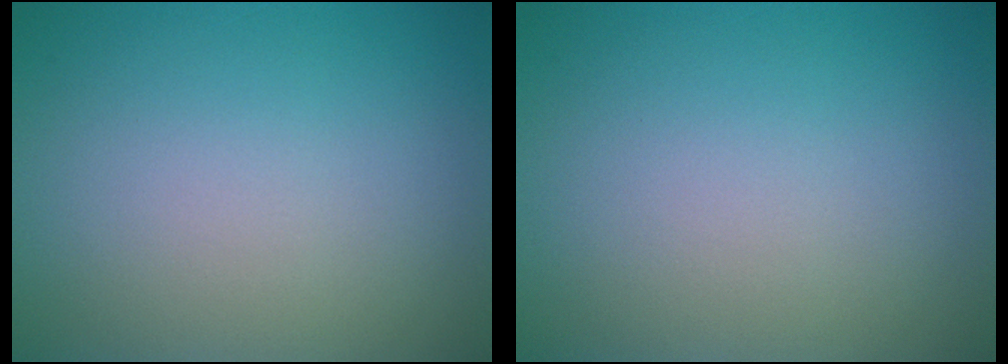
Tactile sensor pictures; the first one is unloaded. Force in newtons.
{"total": 0.0}